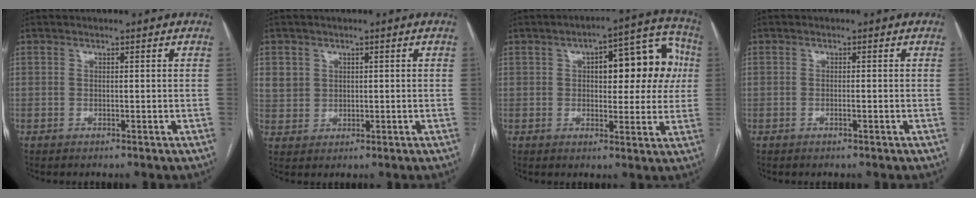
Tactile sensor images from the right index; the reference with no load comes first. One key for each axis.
{"total": 4.0, "fx": 1.3, "fy": 3.7, "fz": 0.9, "tx": -0.020, "ty": 0.007, "tz": 0.035}
{"total": 13.6, "fx": 2.6, "fy": 5.5, "fz": 12.1, "tx": -0.139, "ty": 0.046, "tz": 0.035}
{"total": 0.7, "fx": -0.4, "fy": 0.0, "fz": 0.6, "tx": -0.017, "ty": 0.000, "tz": -0.005}